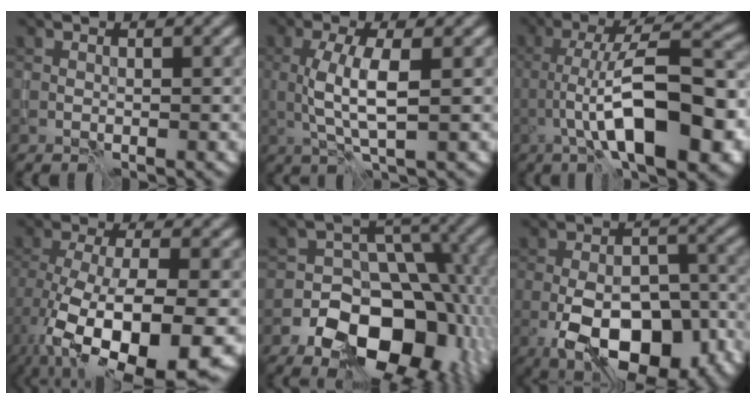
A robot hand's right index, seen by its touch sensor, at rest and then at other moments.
{"total": 4.1, "force": [0.1, 1.0, 3.9], "torque": [-0.086, 0.001, 0.003]}
{"total": 10.9, "force": [-3.9, 2.5, 9.9], "torque": [-0.152, 0.020, -0.065]}
{"total": 14.0, "force": [-6.5, 5.5, 11.2], "torque": [-0.200, -0.036, -0.097]}
{"total": 12.9, "force": [-5.2, 8.3, 8.4], "torque": [-0.103, -0.012, -0.089]}
{"total": 11.9, "force": [-5.5, 5.9, 8.7], "torque": [-0.131, -0.011, -0.088]}